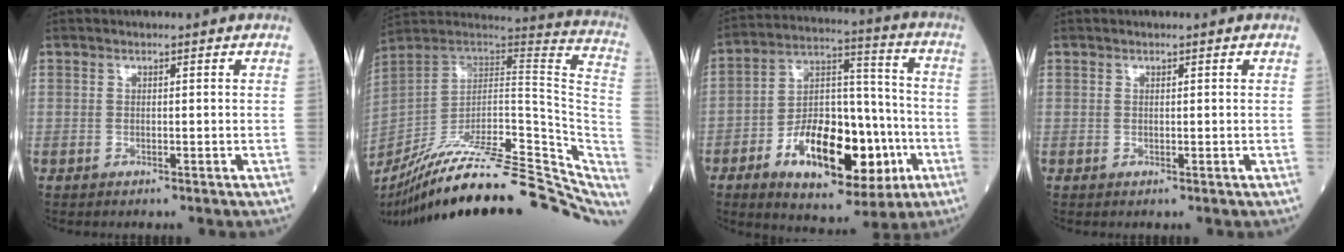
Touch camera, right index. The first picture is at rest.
{"total": 32.5, "force": [-25.4, 7.8, 18.8], "torque": [-0.233, -0.015, -0.365]}
{"total": 18.8, "force": [-6.8, 8.3, 15.5], "torque": [-0.261, 0.017, -0.098]}
{"total": 0.0}